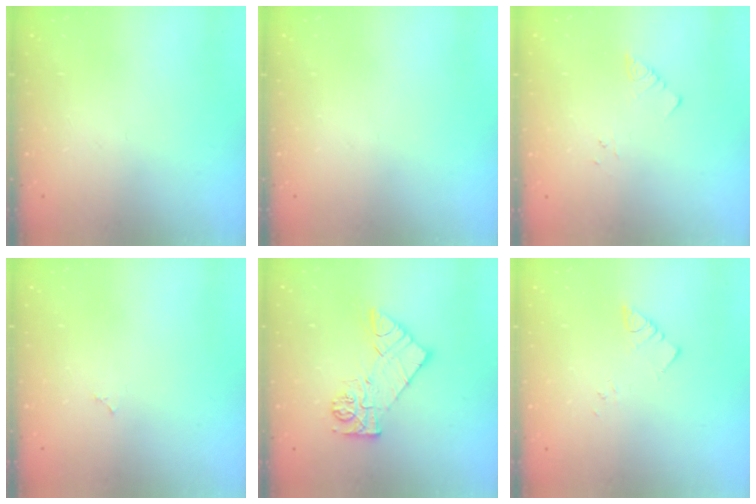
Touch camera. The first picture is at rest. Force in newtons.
{"total": 0.0}
{"total": 4.0, "press": 3.9, "slide": 0.5}
{"total": 1.8, "press": 1.8, "slide": 0.3}
{"total": 11.2, "press": 11.2, "slide": 0.8}
{"total": 2.5, "press": 2.5, "slide": 0.3}